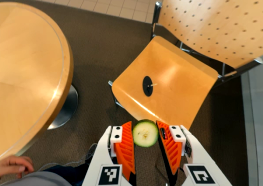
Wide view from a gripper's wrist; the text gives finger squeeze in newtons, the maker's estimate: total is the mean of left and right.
{"total": 9.4, "left": 9.6, "right": 9.3}